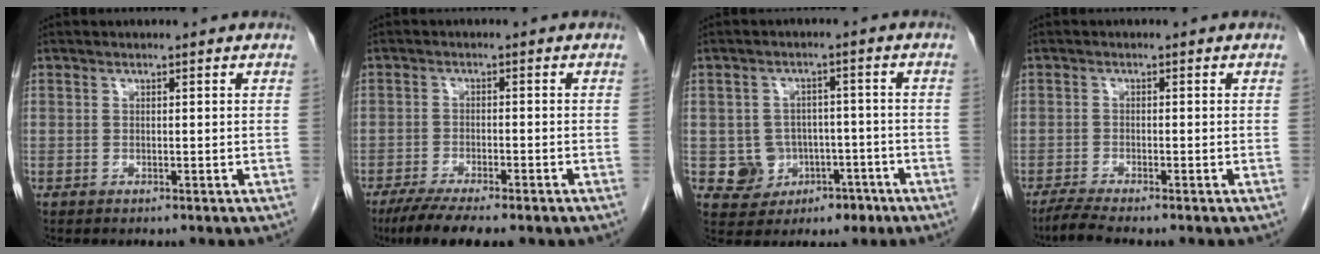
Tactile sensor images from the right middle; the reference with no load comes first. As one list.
[{"total": 8.6, "force": [-6.5, 1.5, 5.4], "torque": [-0.086, -0.019, -0.099]}, {"total": 6.6, "force": [-2.2, 6.0, 1.2], "torque": [-0.014, 0.018, -0.021]}, {"total": 3.2, "force": [-2.7, -0.3, 1.7], "torque": [-0.042, -0.011, -0.054]}]